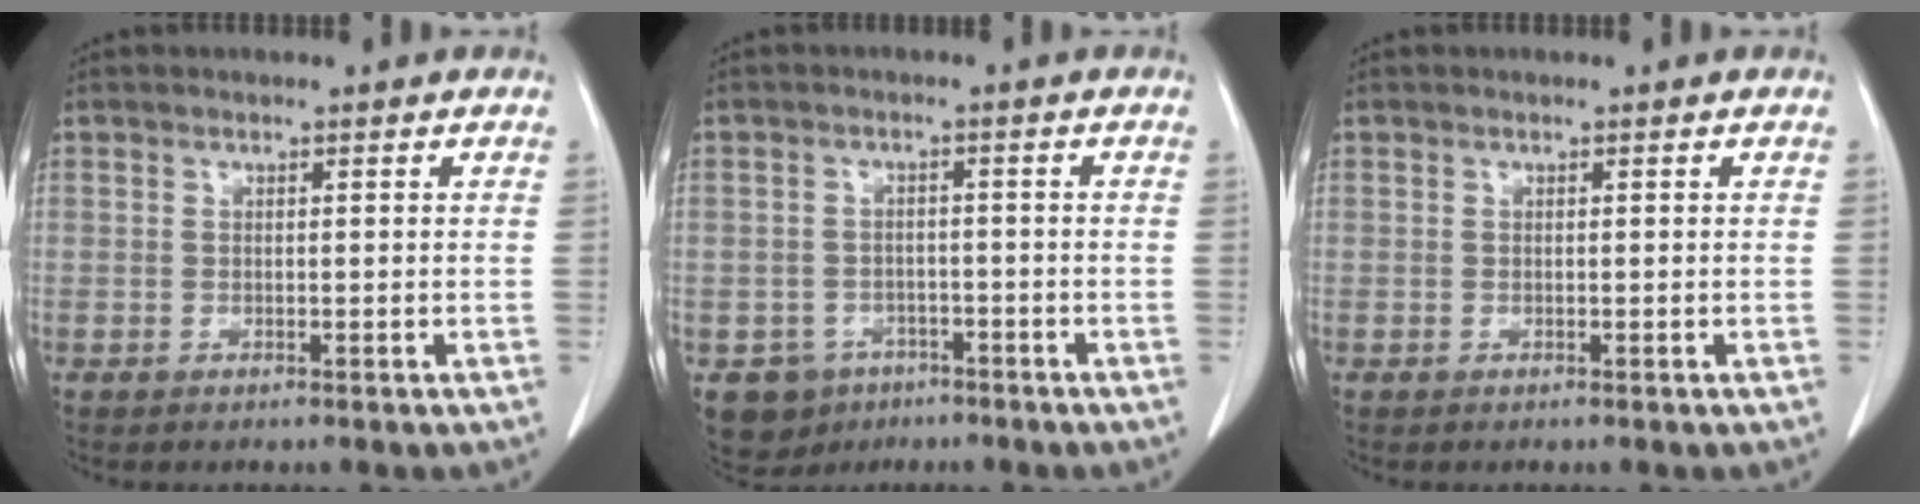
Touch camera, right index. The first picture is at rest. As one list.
[{"total": 5.6, "force": [-3.2, 4.4, 0.9], "torque": [-0.014, 0.008, -0.044]}, {"total": 0.0}]